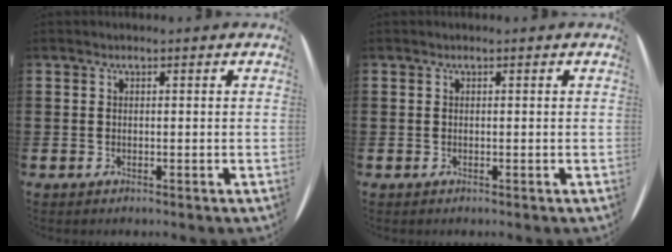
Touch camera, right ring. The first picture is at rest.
{"total": 0.0}